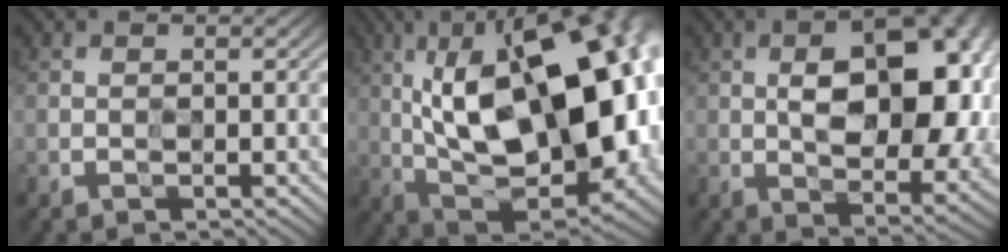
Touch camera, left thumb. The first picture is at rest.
{"total": 19.1, "force": [1.2, 9.2, 16.7], "torque": [-0.271, 0.031, 0.009]}
{"total": 16.5, "force": [0.9, 9.6, 13.4], "torque": [-0.137, 0.023, 0.009]}